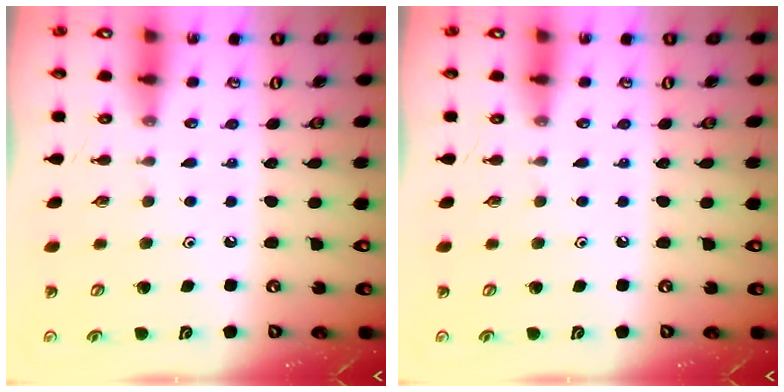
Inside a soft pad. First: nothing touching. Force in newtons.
{"total": 0.0}